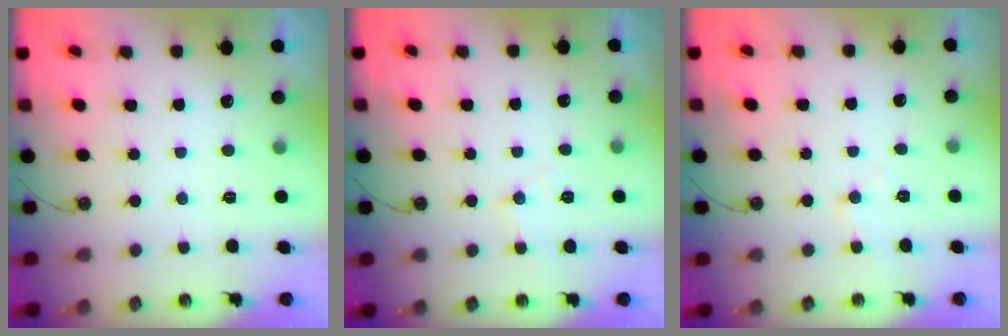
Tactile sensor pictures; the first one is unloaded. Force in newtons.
{"total": 7.8, "press": 7.8, "slide": 0.4}
{"total": 6.1, "press": 6.0, "slide": 1.0}